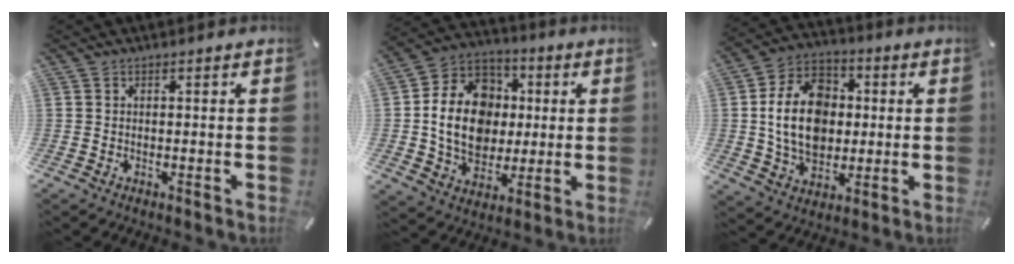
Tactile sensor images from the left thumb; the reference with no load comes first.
{"total": 17.1, "force": [0.0, 14.2, 9.4], "torque": [-0.196, 0.015, 0.005]}
{"total": 15.9, "force": [0.2, 12.3, 10.1], "torque": [-0.209, 0.019, 0.002]}